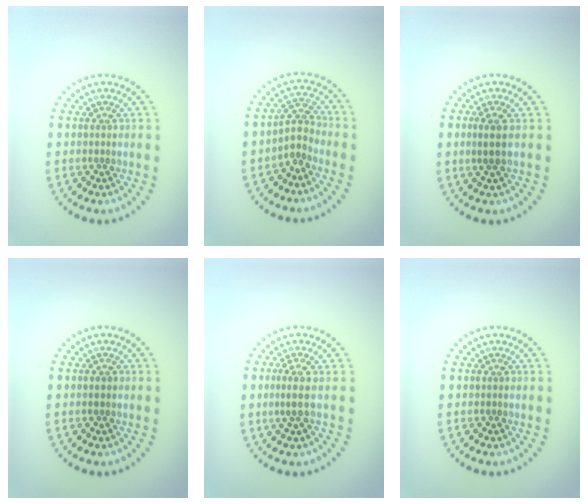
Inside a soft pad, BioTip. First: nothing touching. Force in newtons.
{"total": 2.2, "press": 1.7, "slide": 1.5}
{"total": 1.7, "press": 1.5, "slide": 0.9}
{"total": 0.8, "press": 0.8, "slide": 0.0}
{"total": 2.0, "press": 1.4, "slide": 1.3}
{"total": 0.0}